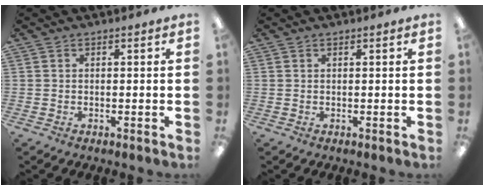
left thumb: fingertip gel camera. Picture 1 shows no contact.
{"total": 0.8, "force": [0.4, 0.1, 0.6], "torque": [-0.013, 0.000, 0.008]}